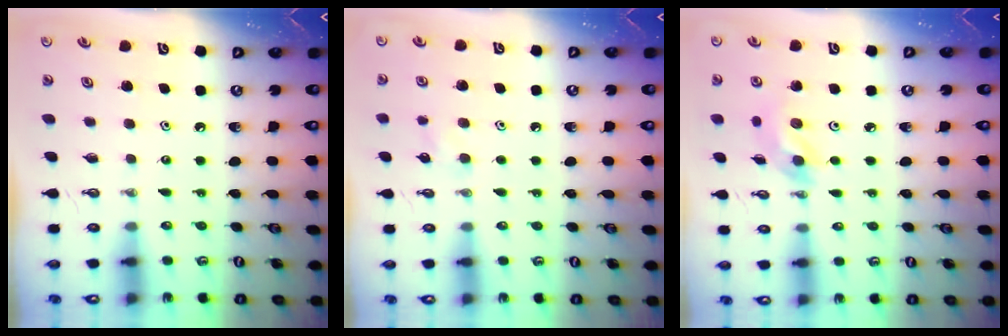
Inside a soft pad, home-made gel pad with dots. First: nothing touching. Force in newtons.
{"total": 6.9, "press": 6.2, "slide": 3.0}
{"total": 7.5, "press": 7.2, "slide": 2.1}